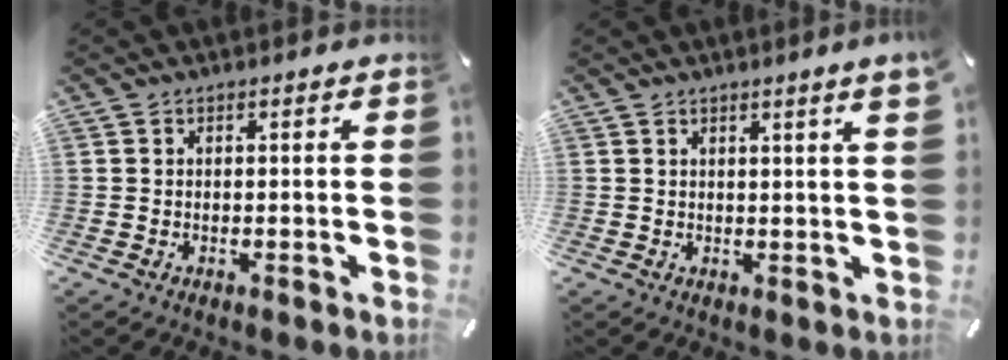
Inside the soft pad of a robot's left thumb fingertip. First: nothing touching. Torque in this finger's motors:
{"motor_torque": [0.46, -0.29, 0.04, -0.08, 0.03]}